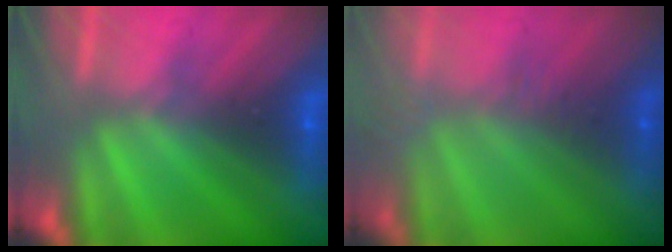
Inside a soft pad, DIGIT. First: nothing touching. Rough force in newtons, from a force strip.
{"total": 2.8}